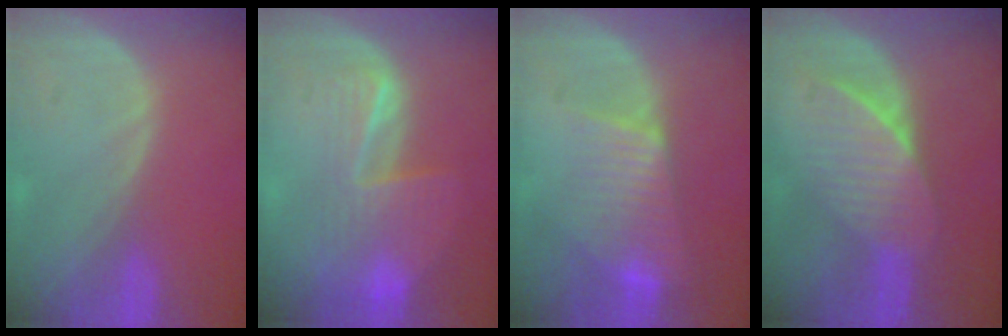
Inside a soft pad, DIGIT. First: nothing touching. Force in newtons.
{"total": 7.6, "press": 6.7, "slide": 3.4}
{"total": 7.7, "press": 6.6, "slide": 4.0}
{"total": 7.7, "press": 6.8, "slide": 3.5}